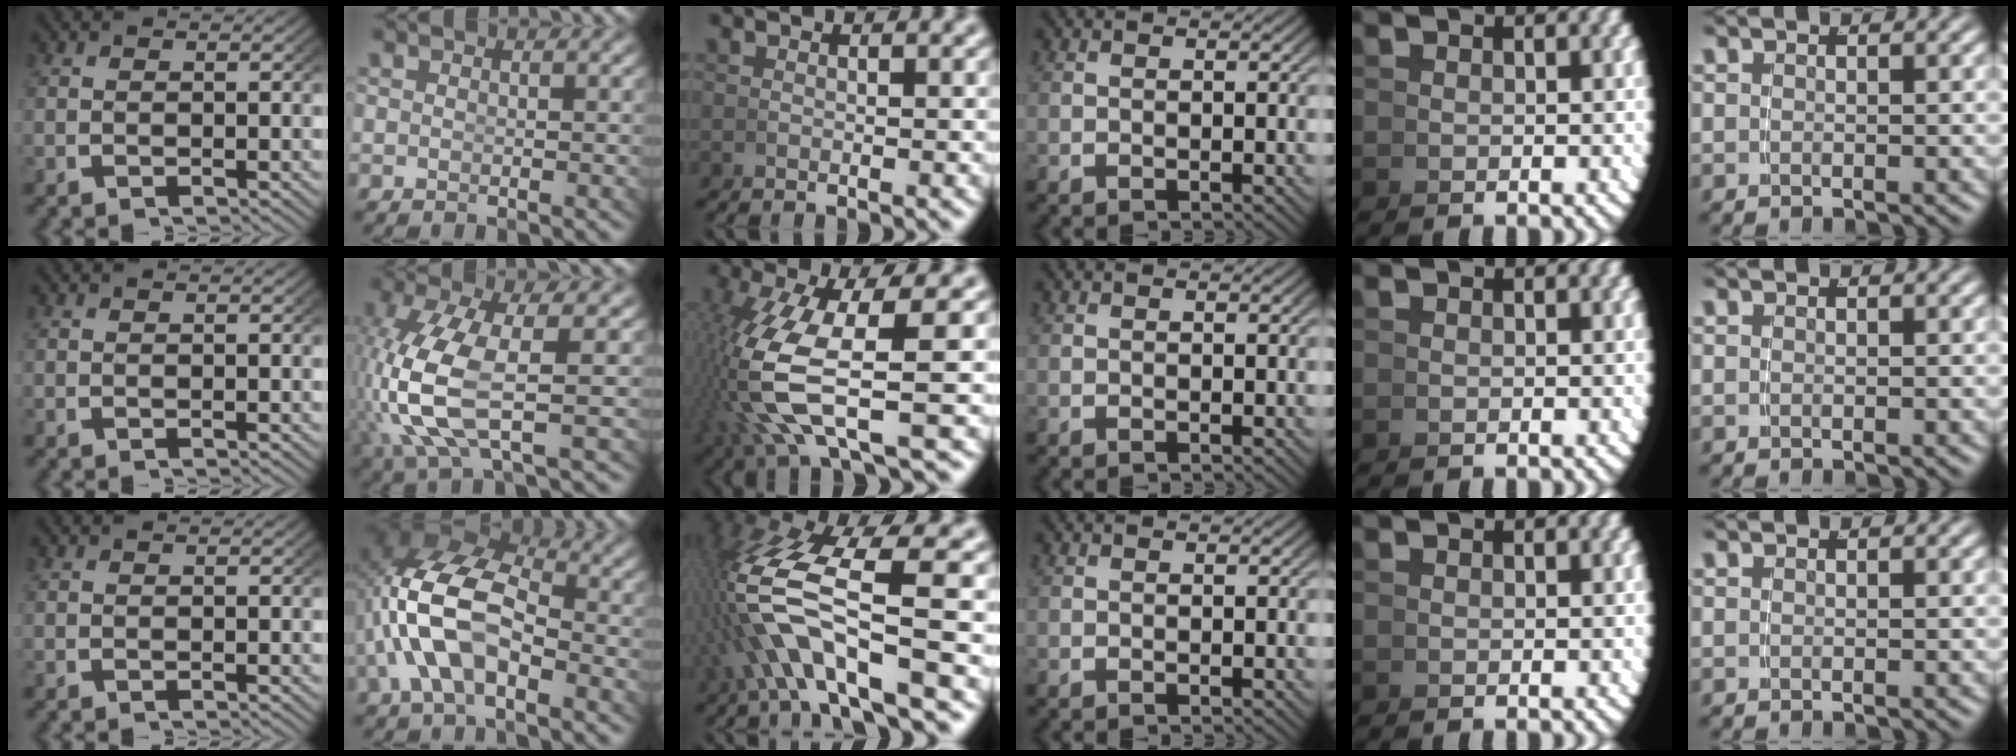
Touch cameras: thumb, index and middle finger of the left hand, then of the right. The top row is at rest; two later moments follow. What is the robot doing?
{"motion": "grasp_and_lifting", "object": "whiteboard"}